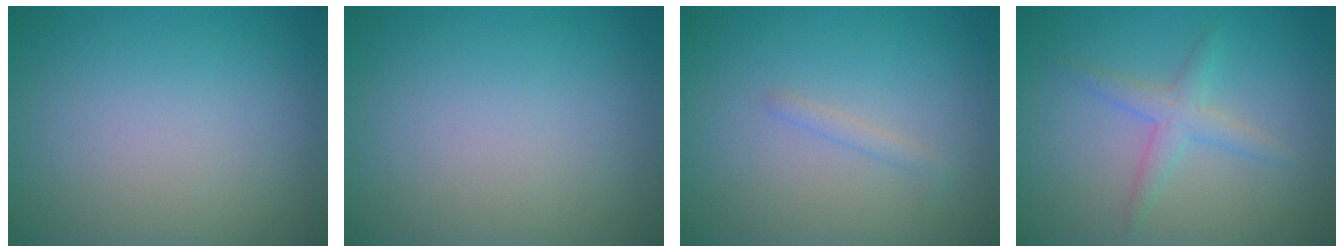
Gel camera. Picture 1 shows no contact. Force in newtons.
{"total": 0.0}
{"total": 0.9, "press": 0.9, "slide": 0.1}
{"total": 2.2, "press": 2.2, "slide": 0.1}